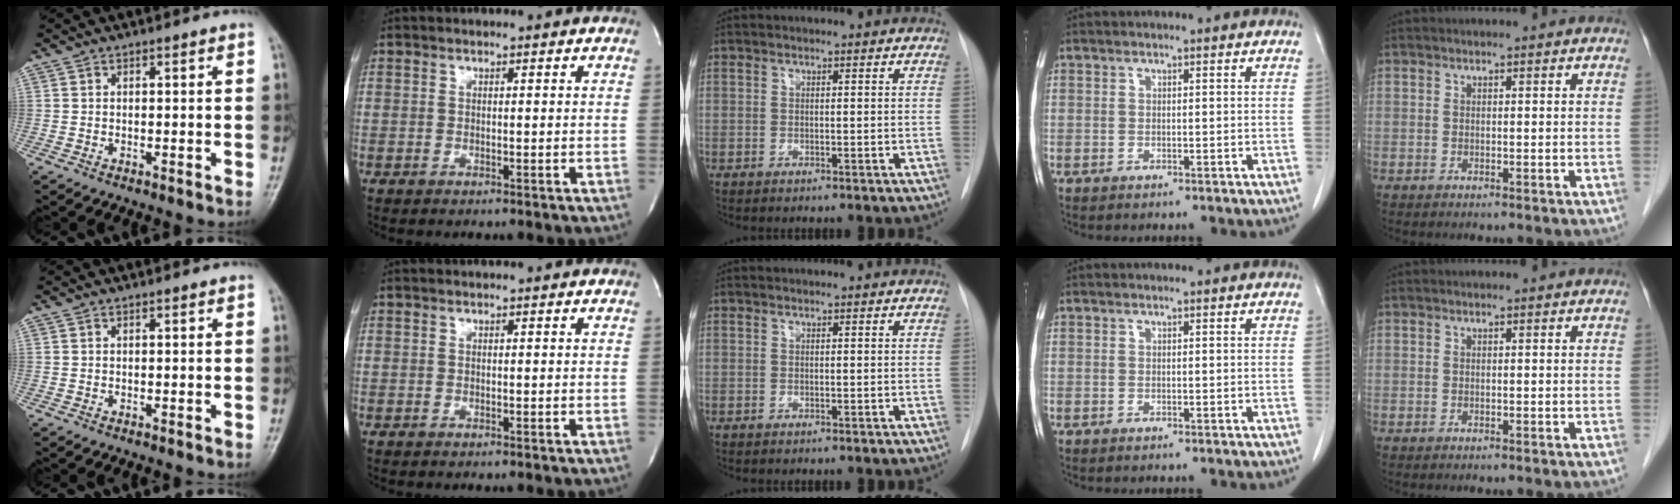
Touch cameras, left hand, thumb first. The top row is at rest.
{}